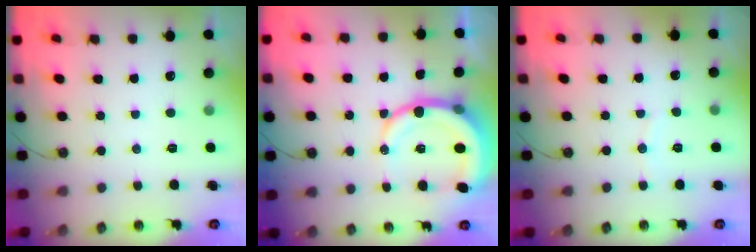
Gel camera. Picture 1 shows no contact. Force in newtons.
{"total": 13.0, "press": 12.8, "slide": 2.5}
{"total": 2.9, "press": 2.9, "slide": 0.3}